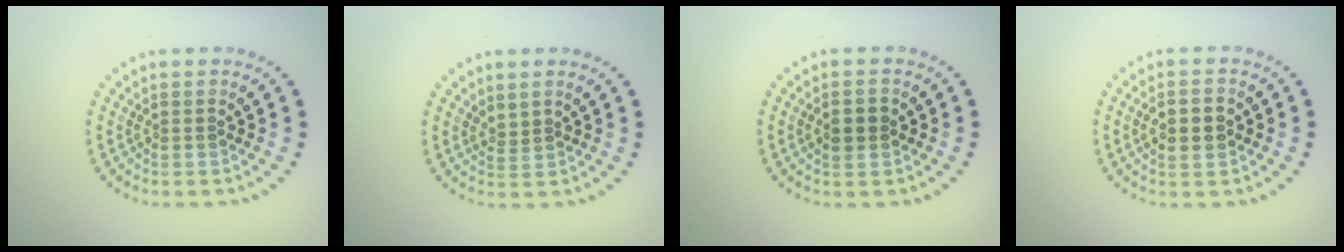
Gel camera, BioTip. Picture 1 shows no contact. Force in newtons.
{"total": 0.7, "press": 0.4, "slide": 0.6}
{"total": 1.9, "press": 1.9, "slide": 0.1}
{"total": 2.4, "press": 2.4, "slide": 0.2}